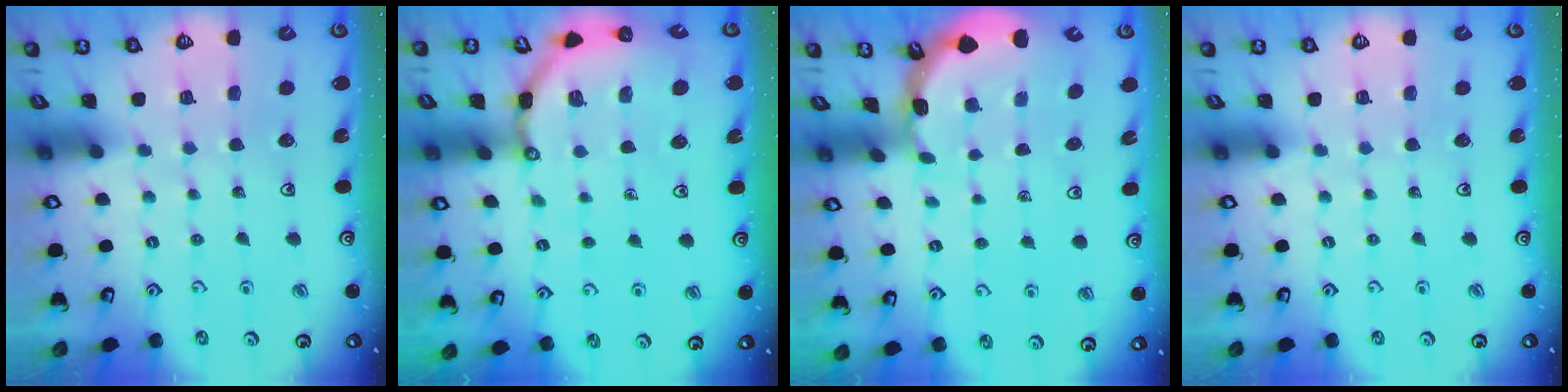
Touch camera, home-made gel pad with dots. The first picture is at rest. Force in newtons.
{"total": 8.1, "press": 8.1, "slide": 1.0}
{"total": 1.8, "press": 1.8, "slide": 0.1}
{"total": 0.0}